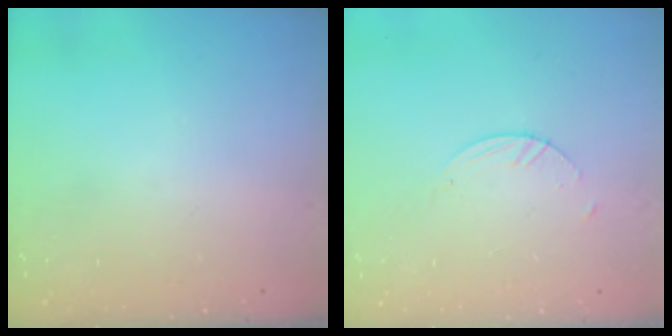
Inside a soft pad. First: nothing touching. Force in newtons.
{"total": 1.8, "press": 1.8, "slide": 0.1}